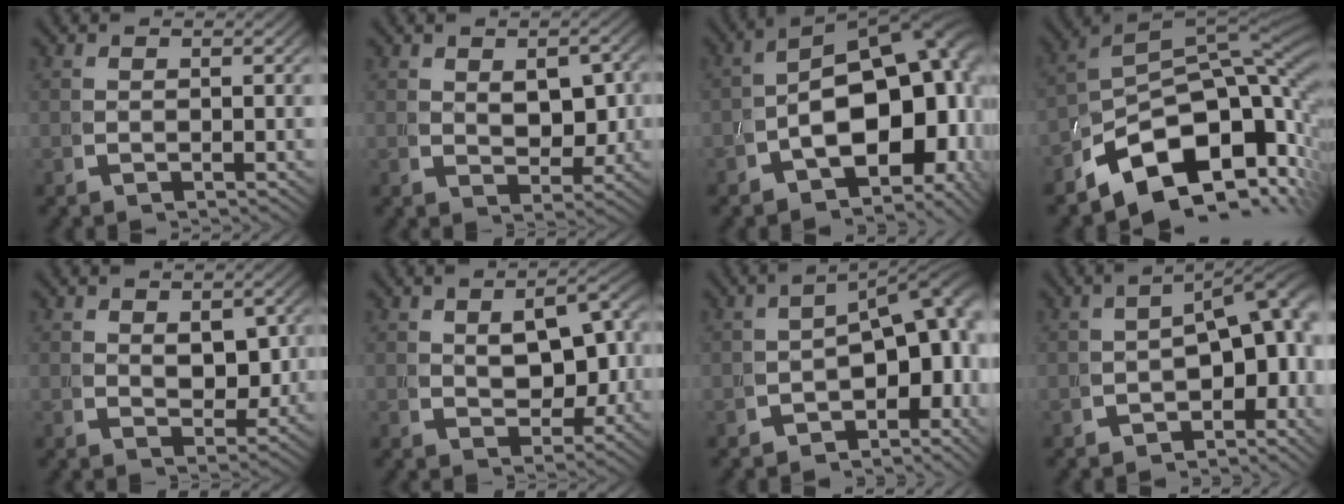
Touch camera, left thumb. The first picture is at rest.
{"total": 3.1, "force": [0.9, 1.9, 2.2], "torque": [-0.036, -0.015, 0.027]}
{"total": 19.8, "force": [-0.8, 13.3, 14.6], "torque": [-0.207, -0.048, -0.006]}
{"total": 18.4, "force": [-2.6, 11.8, 13.9], "torque": [-0.226, -0.042, -0.029]}
{"total": 2.7, "force": [1.0, 1.6, 1.9], "torque": [-0.030, -0.015, 0.027]}
{"total": 5.2, "force": [0.7, 3.2, 4.0], "torque": [-0.055, -0.012, 0.028]}
{"total": 8.8, "force": [-1.4, 5.1, 7.1], "torque": [-0.086, -0.023, -0.010]}
{"total": 7.8, "force": [-1.5, 4.5, 6.3], "torque": [-0.077, -0.021, -0.013]}